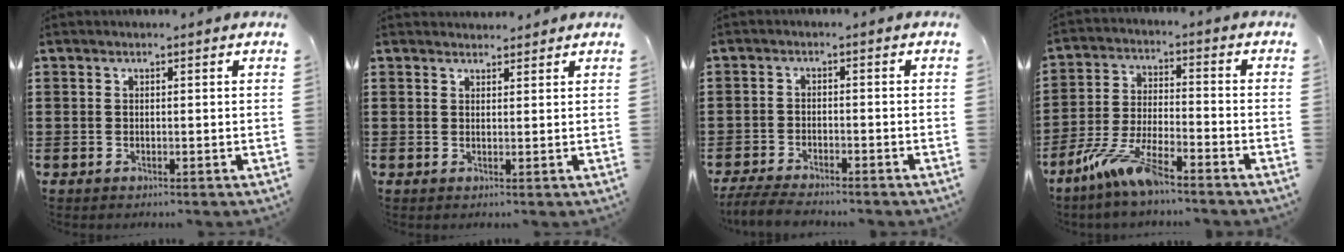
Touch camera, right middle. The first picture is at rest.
{"total": 1.7, "force": [1.7, 0.4, 0.0], "torque": [-0.003, 0.003, 0.033]}
{"total": 3.8, "force": [-3.6, 0.6, 0.9], "torque": [-0.030, -0.006, -0.078]}
{"total": 8.7, "force": [-6.6, 0.9, 5.6], "torque": [-0.132, -0.013, -0.132]}